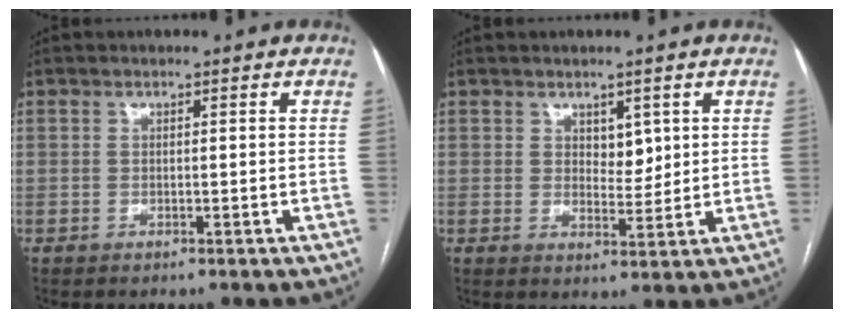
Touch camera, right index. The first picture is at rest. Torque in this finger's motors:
{"motor_torque": [-0.21, 0.03, -0.03, 0.00]}